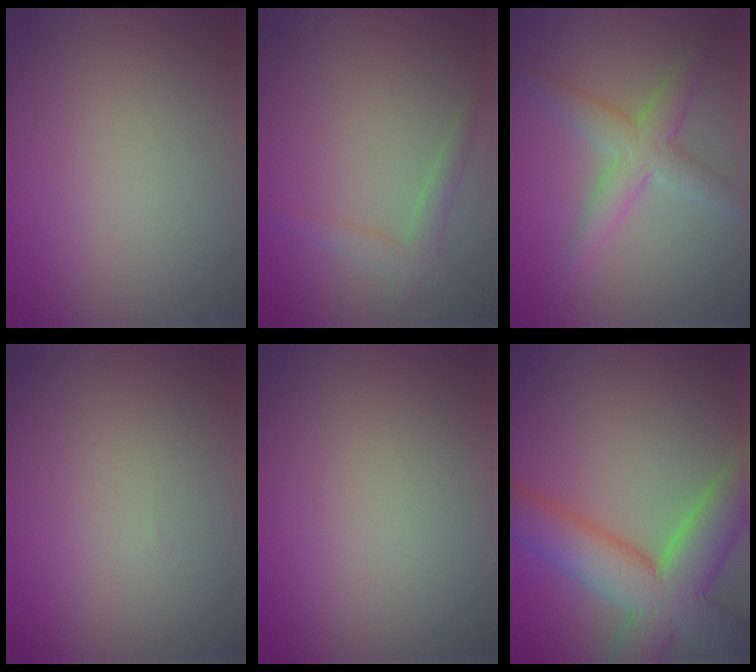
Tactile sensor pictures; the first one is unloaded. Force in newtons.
{"total": 1.8, "press": 1.8, "slide": 0.1}
{"total": 3.6, "press": 3.6, "slide": 0.1}
{"total": 0.0}
{"total": 0.0}
{"total": 9.9, "press": 9.9, "slide": 0.5}